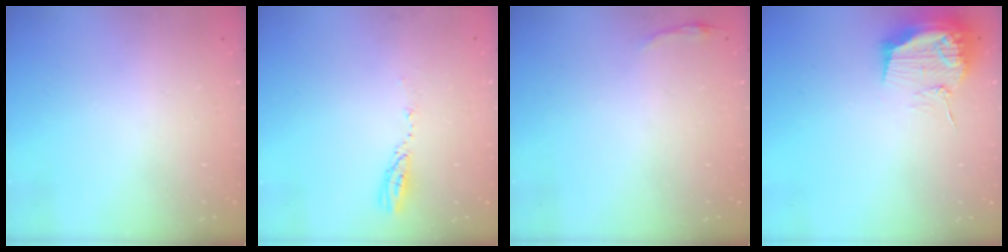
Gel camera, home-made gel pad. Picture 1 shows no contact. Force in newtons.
{"total": 3.6, "press": 3.6, "slide": 0.3}
{"total": 2.8, "press": 2.8, "slide": 0.6}
{"total": 16.1, "press": 16.1, "slide": 0.2}